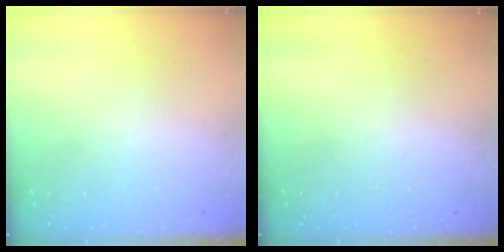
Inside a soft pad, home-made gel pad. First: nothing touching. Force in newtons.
{"total": 0.0}